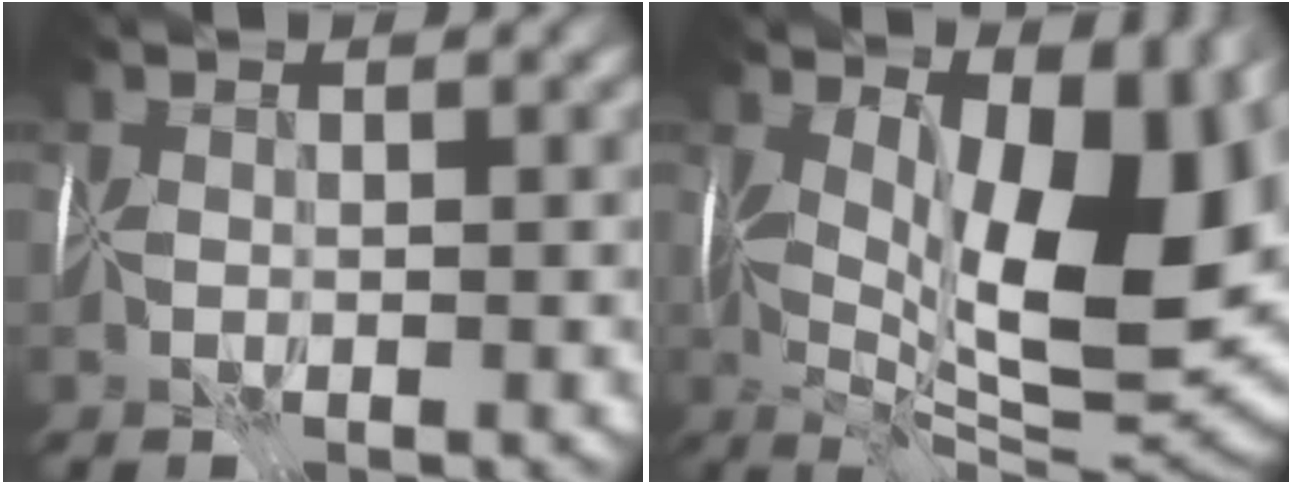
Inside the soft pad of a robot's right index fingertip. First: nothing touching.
{"total": 14.9, "force": [2.3, 6.2, 13.3], "torque": [-0.160, -0.004, 0.053]}